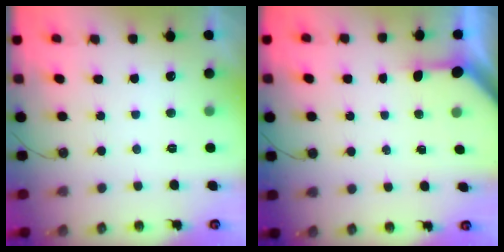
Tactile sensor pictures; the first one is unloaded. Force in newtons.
{"total": 3.0, "press": 3.0, "slide": 0.3}